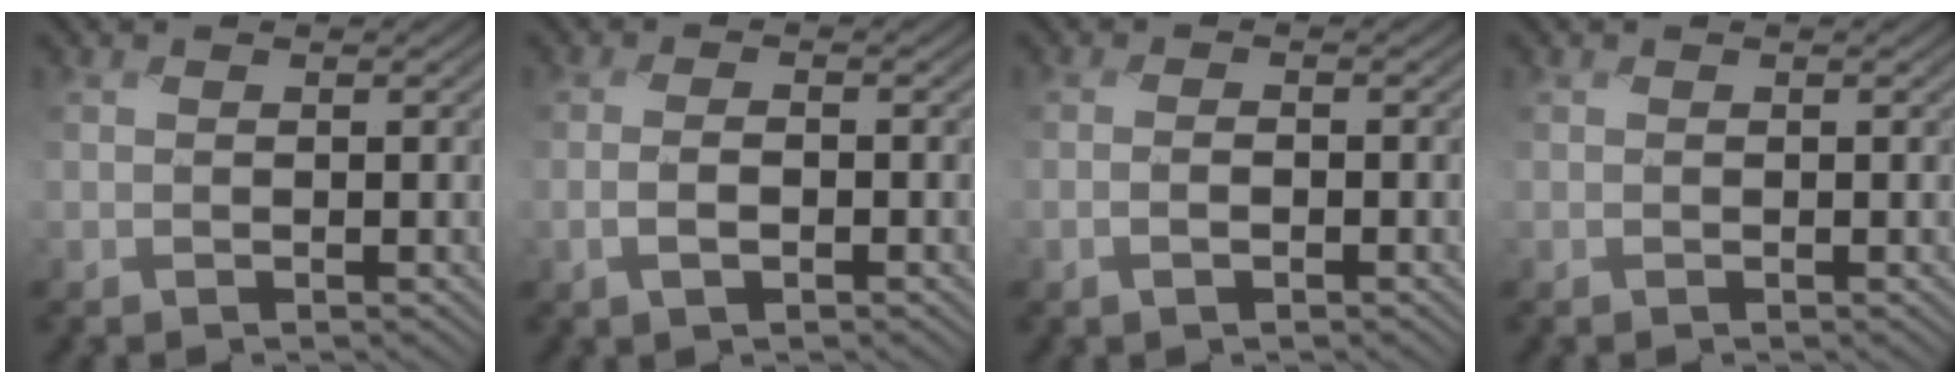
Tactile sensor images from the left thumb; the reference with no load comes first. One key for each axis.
{"total": 1.8, "fx": -1.0, "fy": 0.4, "fz": 1.5, "tx": -0.036, "ty": 0.000, "tz": -0.026}
{"total": 1.2, "fx": -0.9, "fy": 0.1, "fz": 0.7, "tx": -0.017, "ty": 0.000, "tz": -0.023}
{"total": 0.0}